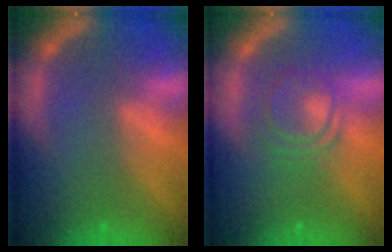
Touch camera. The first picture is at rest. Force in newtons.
{"total": 4.5}